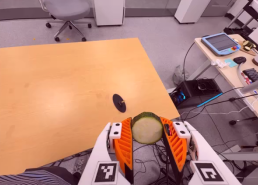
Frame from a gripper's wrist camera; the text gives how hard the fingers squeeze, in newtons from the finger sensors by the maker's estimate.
{"total": 11.8, "left": 12.5, "right": 11.1}